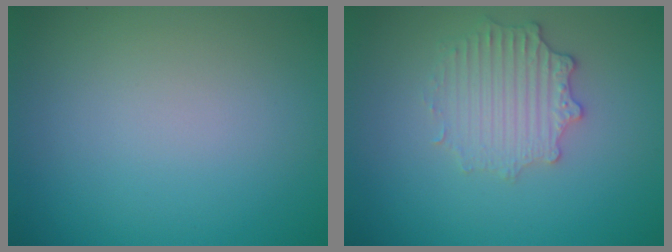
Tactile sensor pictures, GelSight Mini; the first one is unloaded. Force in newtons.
{"total": 2.7, "press": 2.6, "slide": 0.8}